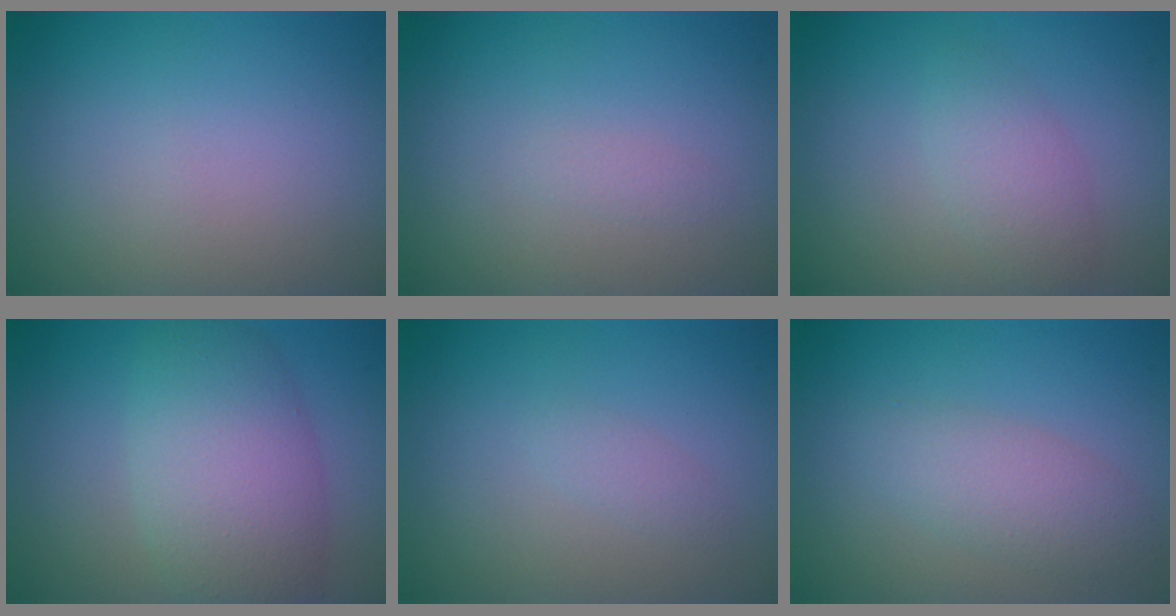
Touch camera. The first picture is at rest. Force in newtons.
{"total": 0.6, "press": 0.6, "slide": 0.0}
{"total": 2.4, "press": 2.4, "slide": 0.1}
{"total": 7.0, "press": 7.0, "slide": 0.2}
{"total": 0.9, "press": 0.9, "slide": 0.0}
{"total": 3.0, "press": 3.0, "slide": 0.1}